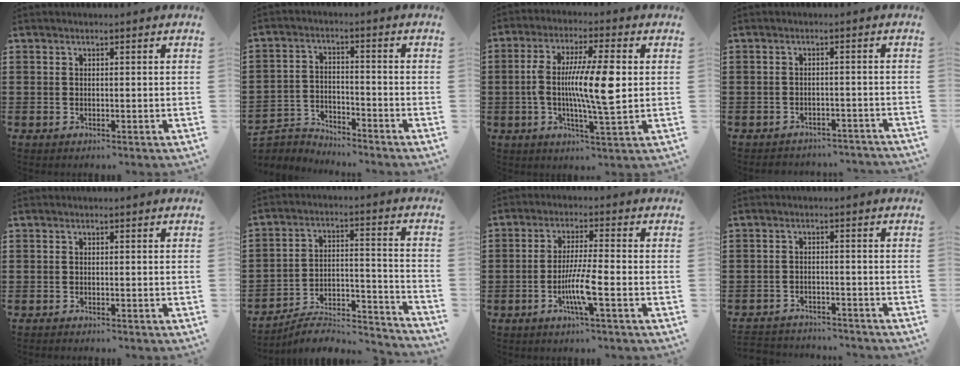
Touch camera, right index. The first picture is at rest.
{"total": 4.2, "force": [-4.2, 0.6, -0.2], "torque": [-0.016, -0.002, -0.094]}
{"total": 10.6, "force": [0.4, 1.8, 10.4], "torque": [-0.193, 0.004, 0.002]}
{"total": 2.4, "force": [-2.4, 0.3, -0.2], "torque": [-0.003, -0.001, -0.052]}
{"total": 0.8, "force": [-0.8, 0.0, -0.1], "torque": [0.001, -0.003, -0.017]}
{"total": 6.1, "force": [-5.5, 1.7, 1.9], "torque": [-0.027, 0.003, -0.108]}
{"total": 6.5, "force": [-2.5, 0.2, 6.0], "torque": [-0.120, -0.014, -0.049]}
{"total": 3.1, "force": [-3.0, 0.2, -0.3], "torque": [-0.001, -0.002, -0.066]}